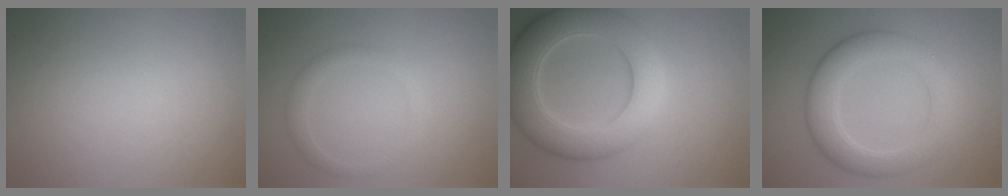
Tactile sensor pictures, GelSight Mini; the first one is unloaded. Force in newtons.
{"total": 1.5, "press": 1.5, "slide": 0.1}
{"total": 8.6, "press": 8.6, "slide": 0.3}
{"total": 5.5, "press": 5.5, "slide": 0.0}